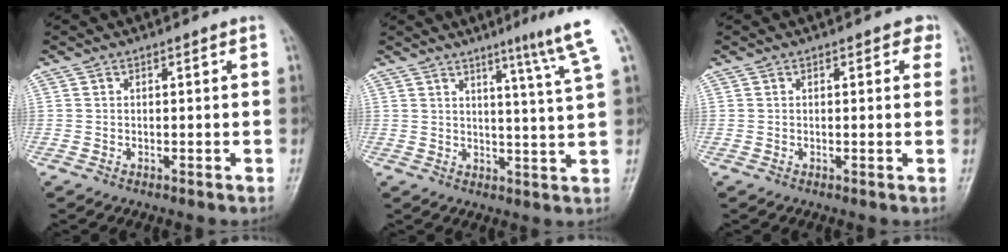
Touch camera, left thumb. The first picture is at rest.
{"total": 9.1, "force": [5.9, -1.2, 6.8], "torque": [-0.089, -0.036, 0.070]}
{"total": 2.3, "force": [1.0, 1.4, 1.5], "torque": [0.003, 0.001, 0.004]}